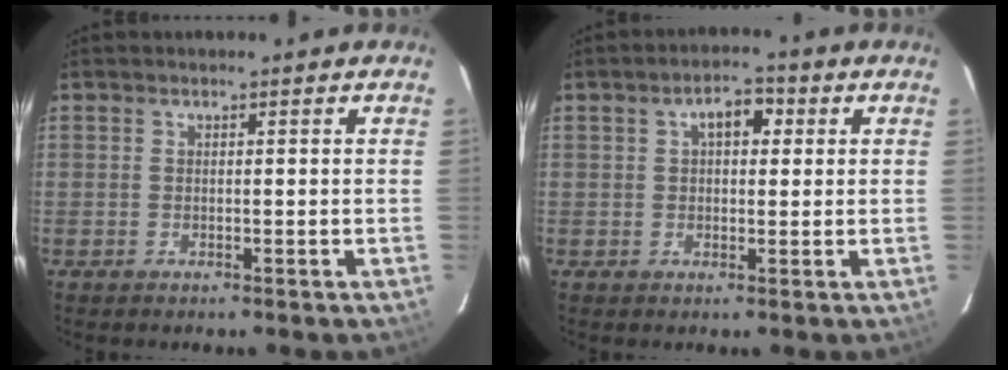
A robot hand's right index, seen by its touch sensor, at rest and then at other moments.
{"total": 4.7, "force": [1.4, 2.8, 3.5], "torque": [-0.055, 0.019, 0.022]}